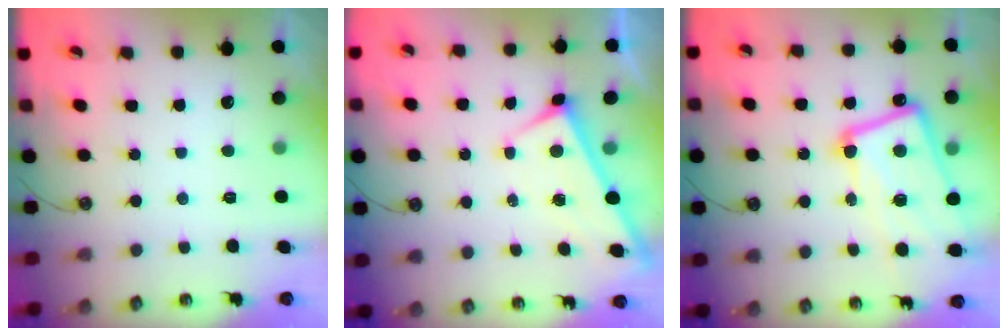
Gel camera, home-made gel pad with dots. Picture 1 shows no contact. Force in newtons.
{"total": 1.3, "press": 1.3, "slide": 0.5}
{"total": 15.4, "press": 15.3, "slide": 1.9}